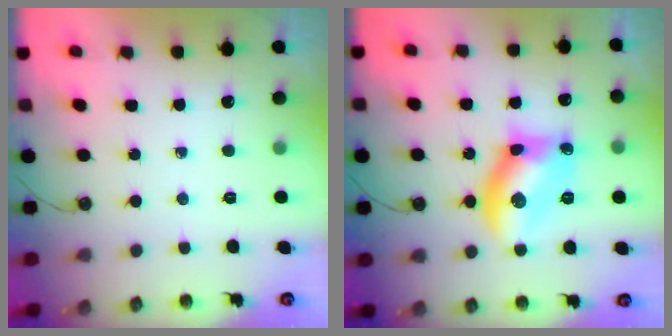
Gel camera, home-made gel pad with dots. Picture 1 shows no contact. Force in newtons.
{"total": 12.6, "press": 12.6, "slide": 0.4}